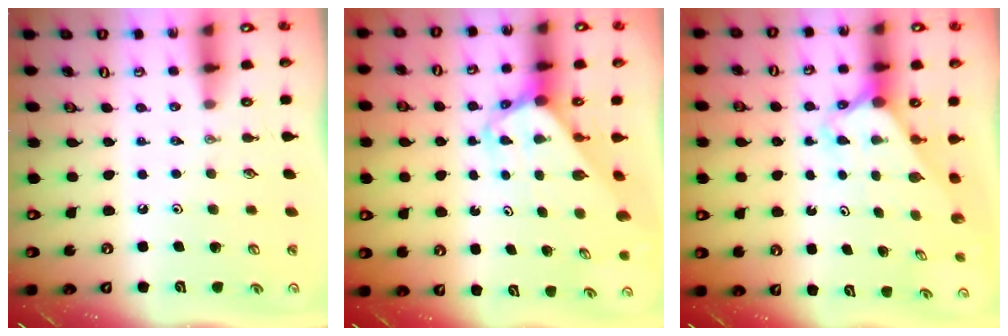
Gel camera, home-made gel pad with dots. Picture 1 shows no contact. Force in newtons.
{"total": 2.8, "press": 2.8, "slide": 0.2}
{"total": 2.2, "press": 2.2, "slide": 0.1}